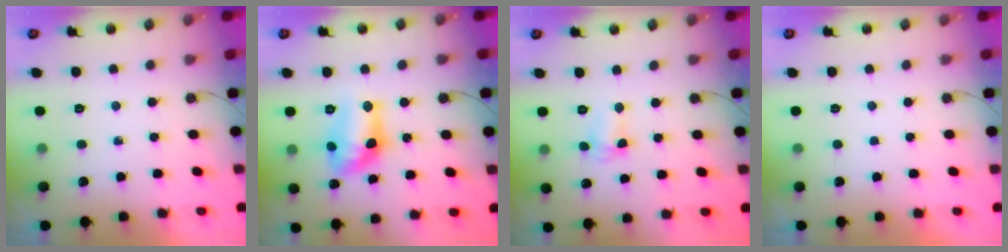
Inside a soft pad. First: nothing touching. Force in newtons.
{"total": 12.2, "press": 12.1, "slide": 0.9}
{"total": 2.6, "press": 2.6, "slide": 0.6}
{"total": 0.0}